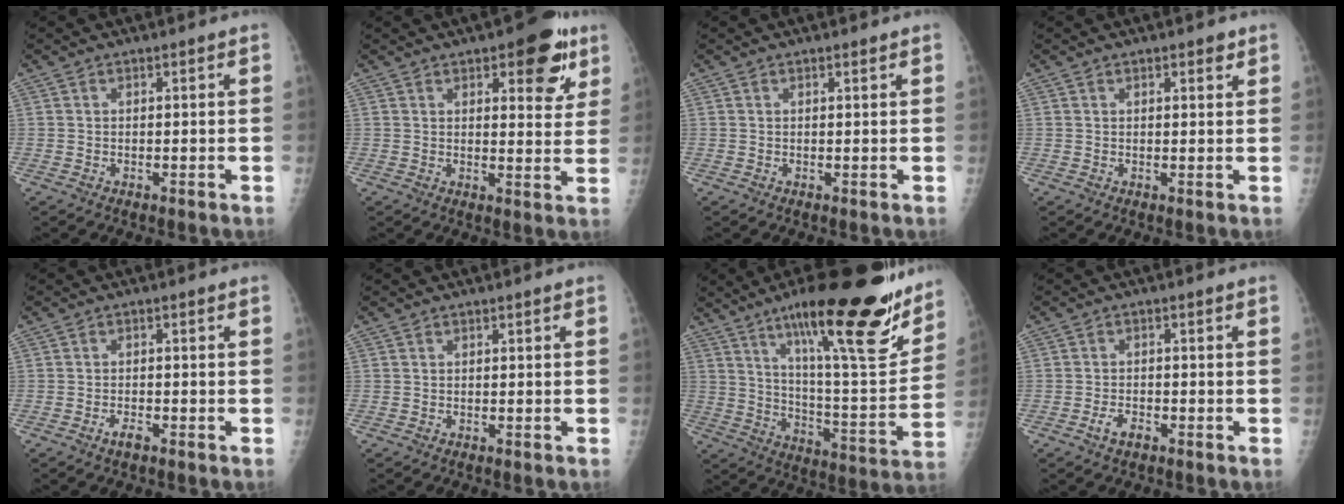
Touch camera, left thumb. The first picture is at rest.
{"total": 10.1, "force": [5.2, 4.3, 7.5], "torque": [-0.058, -0.020, 0.061]}
{"total": 0.6, "force": [0.4, 0.1, 0.3], "torque": [-0.008, -0.002, 0.007]}
{"total": 1.7, "force": [1.1, 0.7, 1.2], "torque": [-0.009, -0.005, 0.014]}
{"total": 1.8, "force": [-1.2, 0.7, 1.2], "torque": [-0.026, 0.006, -0.022]}
{"total": 0.0}
{"total": 26.8, "force": [17.4, 5.6, 19.5], "torque": [-0.261, -0.079, 0.272]}
{"total": 2.6, "force": [-1.6, 1.3, 1.6], "torque": [-0.031, 0.010, -0.027]}